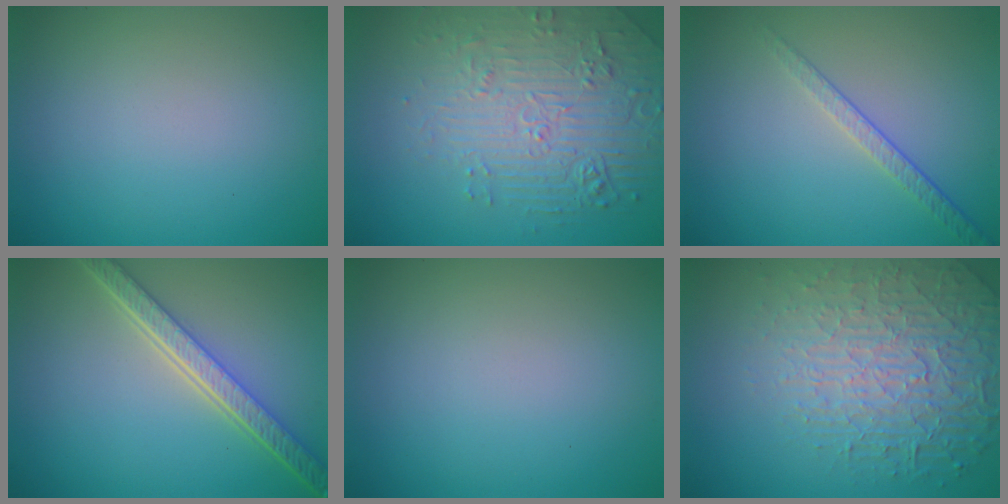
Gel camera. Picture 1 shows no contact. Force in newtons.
{"total": 4.5, "press": 4.2, "slide": 1.7}
{"total": 1.9, "press": 1.4, "slide": 1.3}
{"total": 5.4, "press": 4.2, "slide": 3.4}
{"total": 0.0}
{"total": 7.4, "press": 5.3, "slide": 5.1}